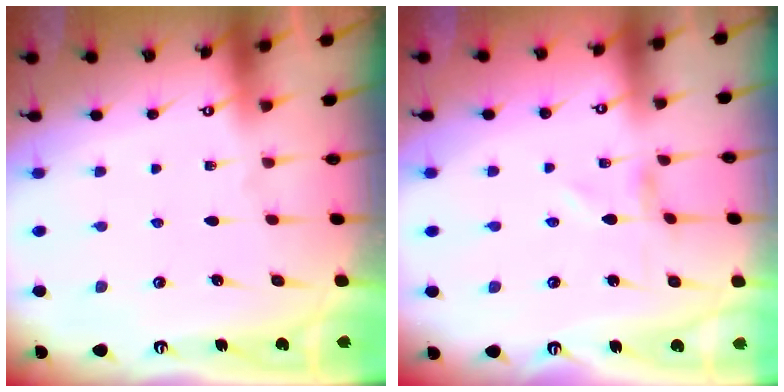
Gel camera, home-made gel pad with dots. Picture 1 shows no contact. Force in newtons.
{"total": 0.0}